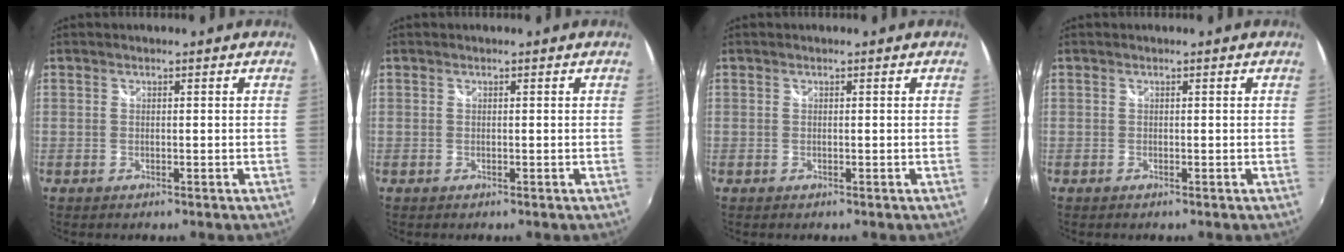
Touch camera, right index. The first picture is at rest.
{"total": 0.0}
{"total": 0.0}
{"total": 0.0}